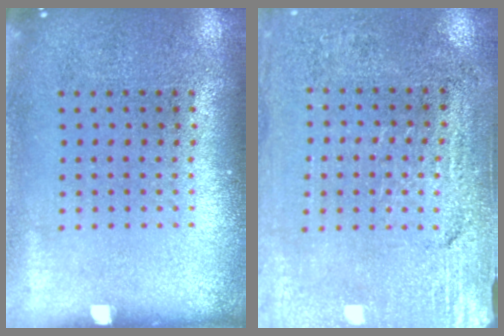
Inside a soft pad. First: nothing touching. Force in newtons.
{"total": 3.2, "press": 3.1, "slide": 0.7}